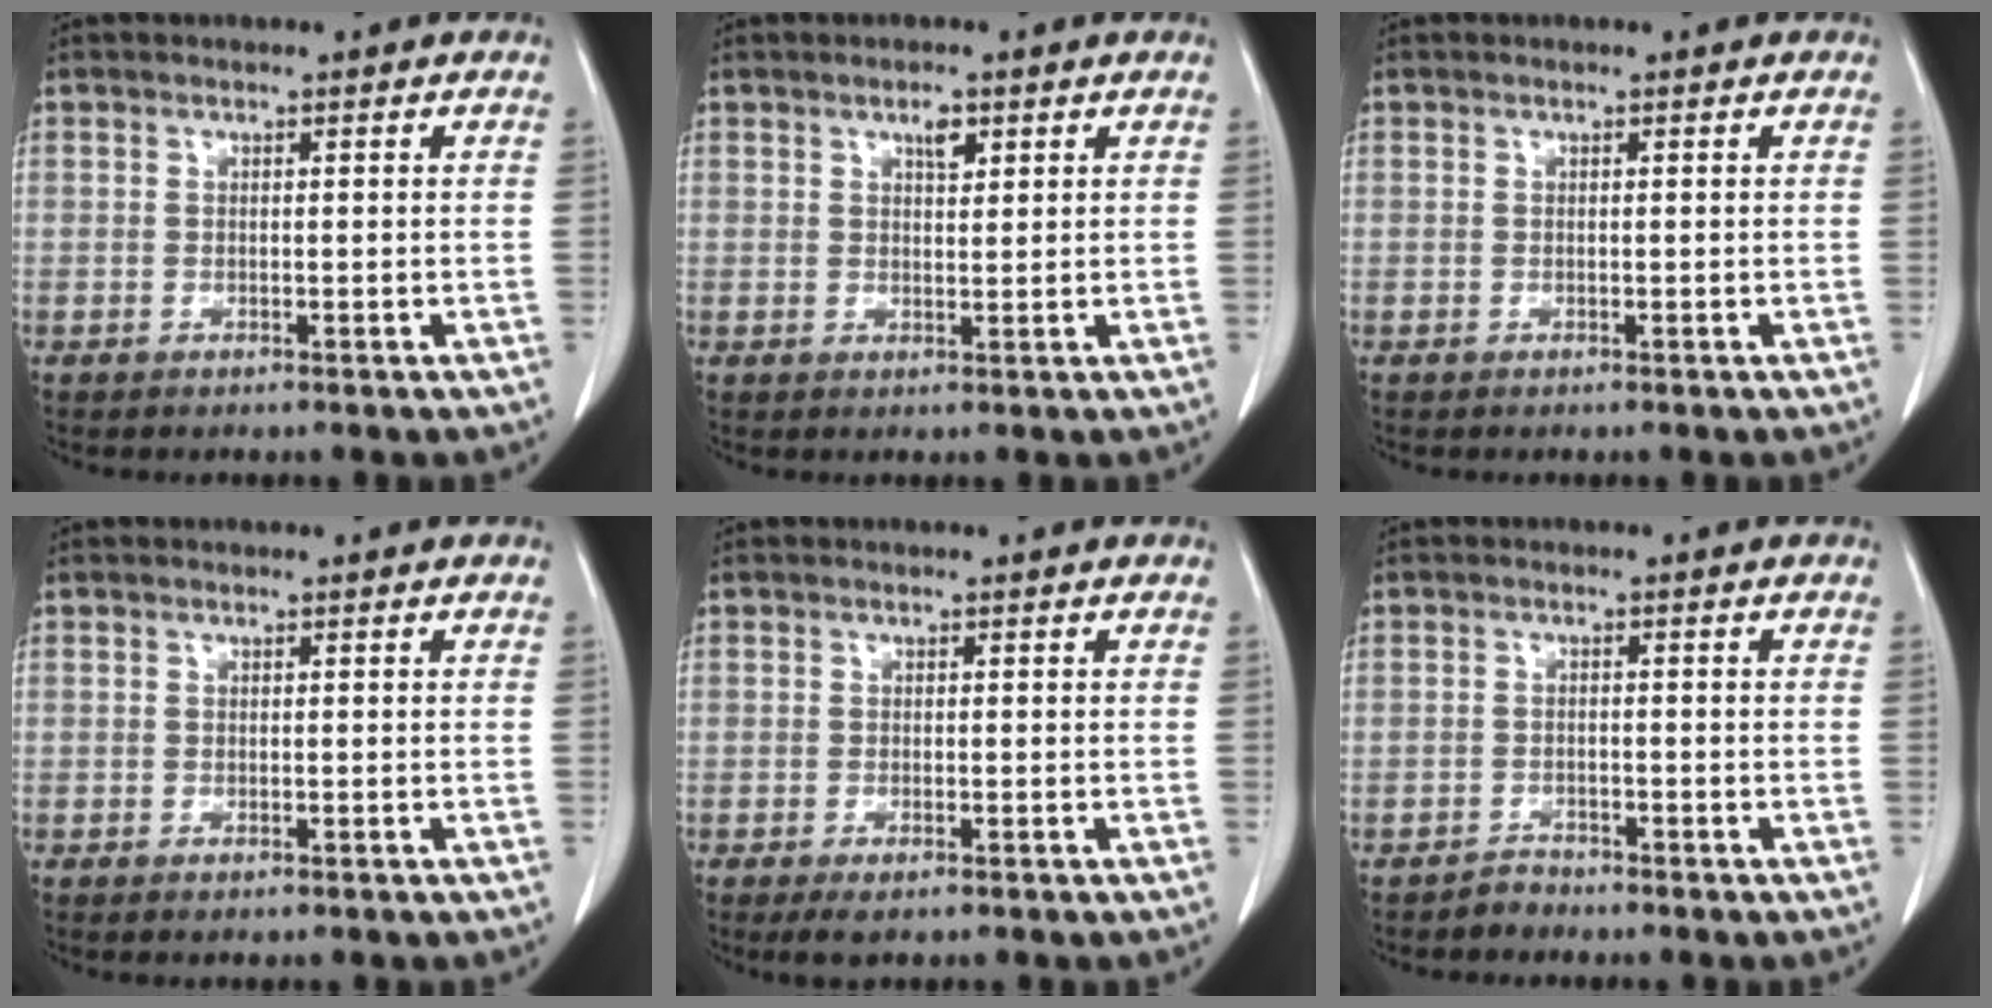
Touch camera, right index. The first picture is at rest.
{"total": 2.2, "force": [1.2, 0.9, 1.6], "torque": [-0.026, -0.002, 0.021]}
{"total": 0.0}
{"total": 0.7, "force": [-0.5, 0.2, 0.4], "torque": [-0.011, -0.002, -0.004]}
{"total": 2.4, "force": [-1.5, 0.7, 1.7], "torque": [-0.021, -0.005, -0.019]}
{"total": 0.8, "force": [-0.7, 0.3, 0.1], "torque": [0.000, 0.000, -0.013]}